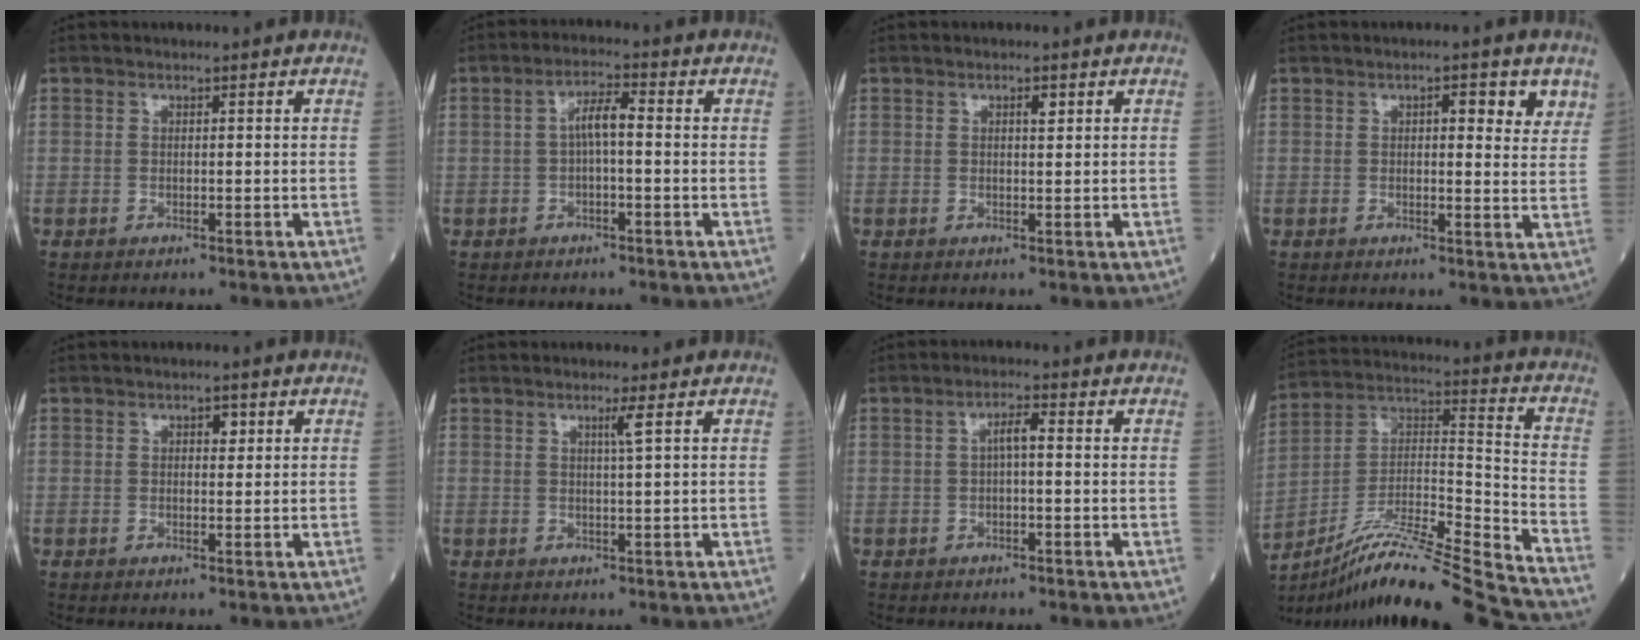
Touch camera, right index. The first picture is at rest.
{"total": 3.9, "force": [-0.1, 0.8, 3.8], "torque": [-0.065, 0.013, -0.003]}
{"total": 1.2, "force": [0.6, 0.3, 1.0], "torque": [-0.016, 0.000, 0.007]}
{"total": 4.6, "force": [2.3, 1.5, 3.7], "torque": [-0.039, -0.001, 0.025]}
{"total": 1.5, "force": [0.6, 0.8, 1.1], "torque": [-0.012, 0.001, 0.008]}
{"total": 1.7, "force": [0.7, -0.6, 1.4], "torque": [-0.029, -0.005, 0.016]}
{"total": 2.5, "force": [0.1, 0.5, 2.5], "torque": [-0.042, 0.006, 0.002]}
{"total": 23.1, "force": [-20.4, -1.3, 10.7], "torque": [-0.186, -0.006, -0.344]}